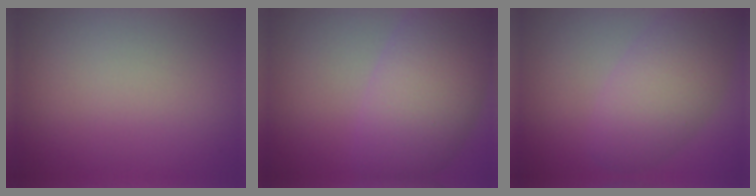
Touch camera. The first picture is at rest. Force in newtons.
{"total": 8.2, "press": 8.2, "slide": 0.3}
{"total": 6.0, "press": 6.0, "slide": 0.4}